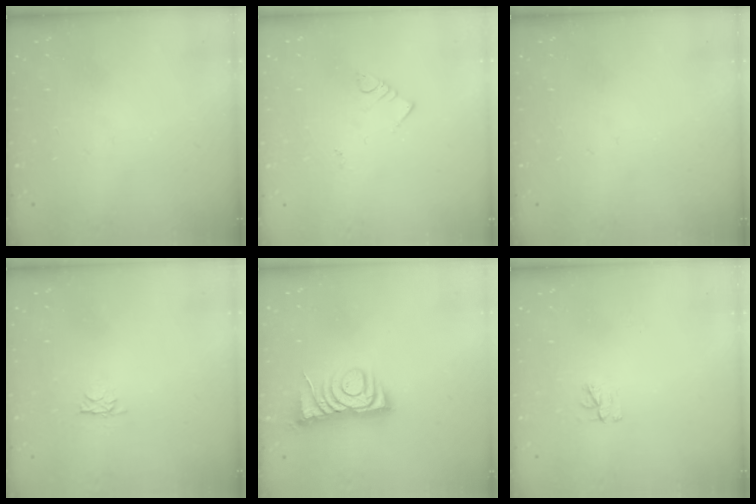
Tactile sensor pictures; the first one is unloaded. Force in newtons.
{"total": 2.7, "press": 2.7, "slide": 0.6}
{"total": 0.0}
{"total": 2.8, "press": 2.7, "slide": 0.4}
{"total": 7.0, "press": 7.0, "slide": 0.9}
{"total": 3.9, "press": 3.9, "slide": 0.2}